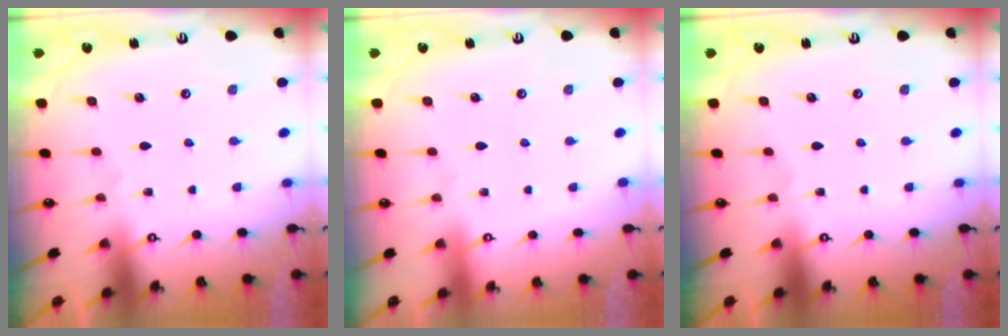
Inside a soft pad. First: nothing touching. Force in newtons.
{"total": 3.8, "press": 3.8, "slide": 0.1}
{"total": 0.0}